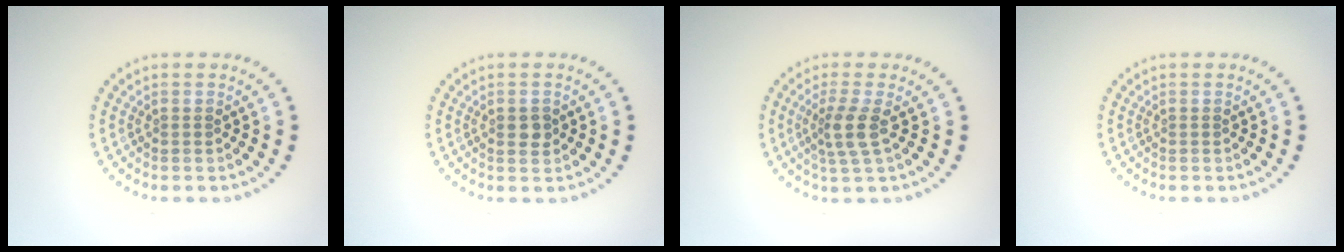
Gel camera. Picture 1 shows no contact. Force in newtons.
{"total": 1.4, "press": 1.4, "slide": 0.1}
{"total": 2.7, "press": 2.2, "slide": 1.6}
{"total": 0.0}